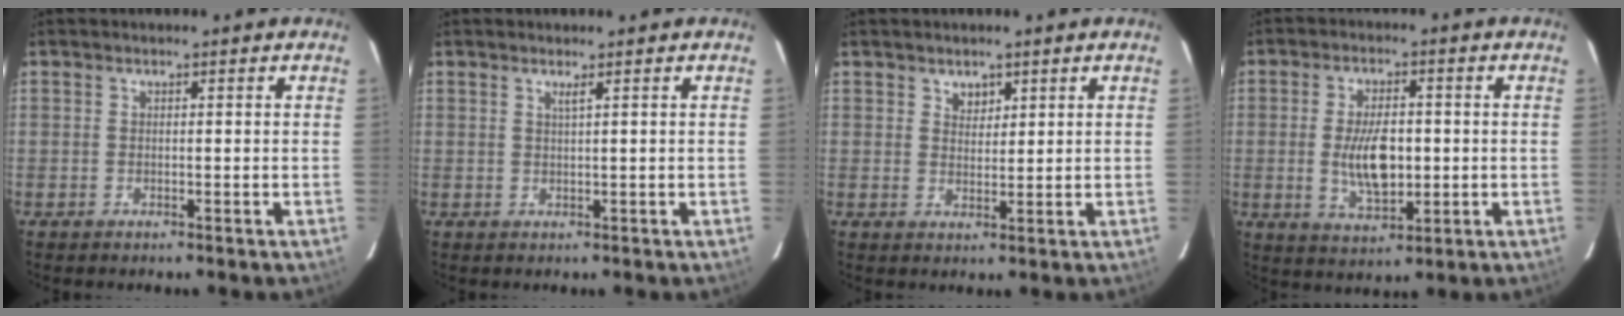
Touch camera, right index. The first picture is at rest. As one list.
[{"total": 0.9, "force": [0.4, -0.3, 0.7], "torque": [-0.013, -0.002, 0.005]}, {"total": 2.4, "force": [1.5, 1.7, 0.8], "torque": [-0.006, 0.002, 0.026]}, {"total": 9.3, "force": [-0.7, 4.6, 8.0], "torque": [-0.150, -0.005, -0.006]}]